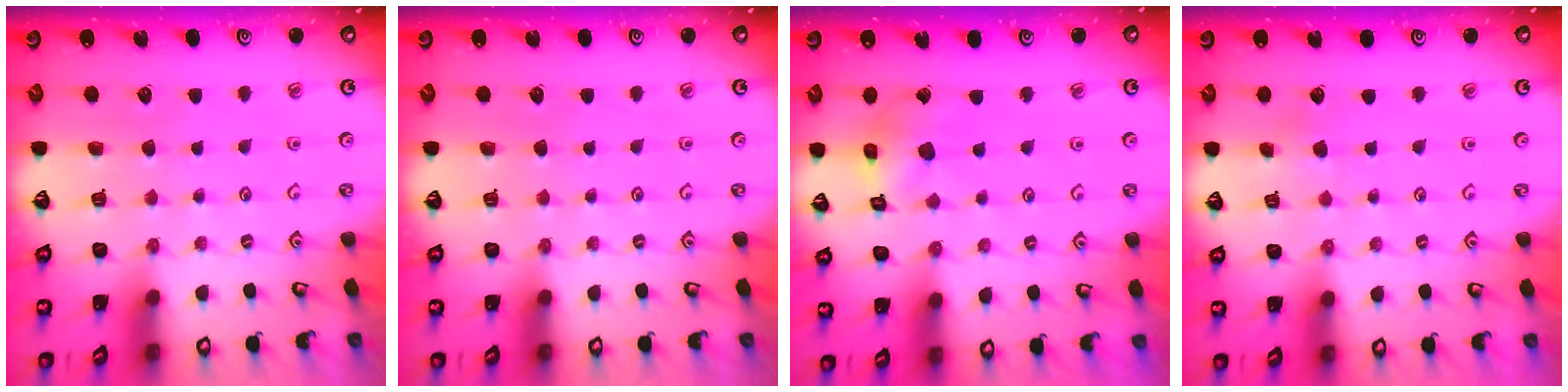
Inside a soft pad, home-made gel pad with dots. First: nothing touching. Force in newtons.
{"total": 0.0}
{"total": 7.7, "press": 7.7, "slide": 0.8}
{"total": 1.6, "press": 1.6, "slide": 0.0}